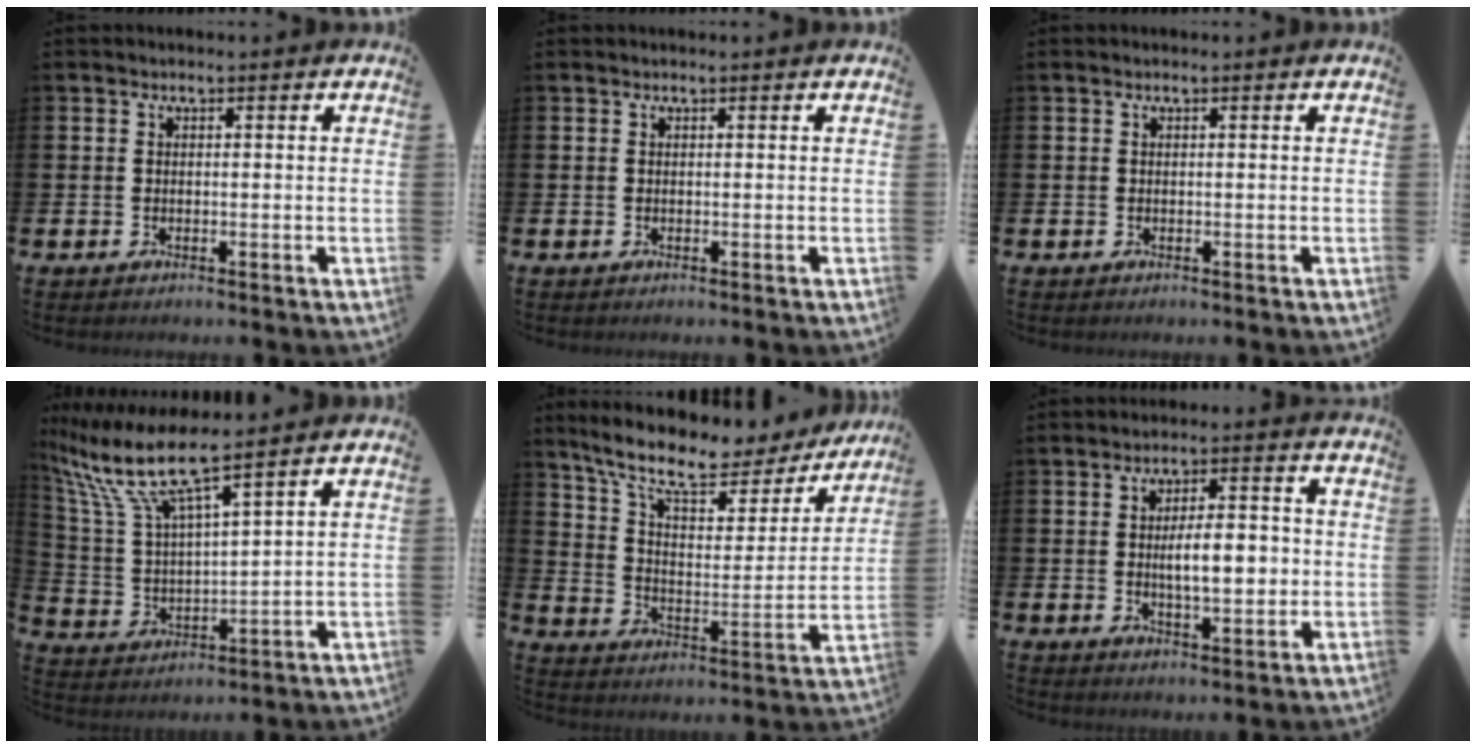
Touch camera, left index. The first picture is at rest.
{"total": 0.0}
{"total": 0.0}
{"total": 8.8, "force": [7.4, 0.9, 4.7], "torque": [-0.121, -0.041, 0.121]}
{"total": 11.3, "force": [9.5, 3.3, 5.3], "torque": [-0.124, -0.059, 0.158]}
{"total": 6.3, "force": [-0.3, 2.7, 5.7], "torque": [-0.075, -0.003, -0.014]}